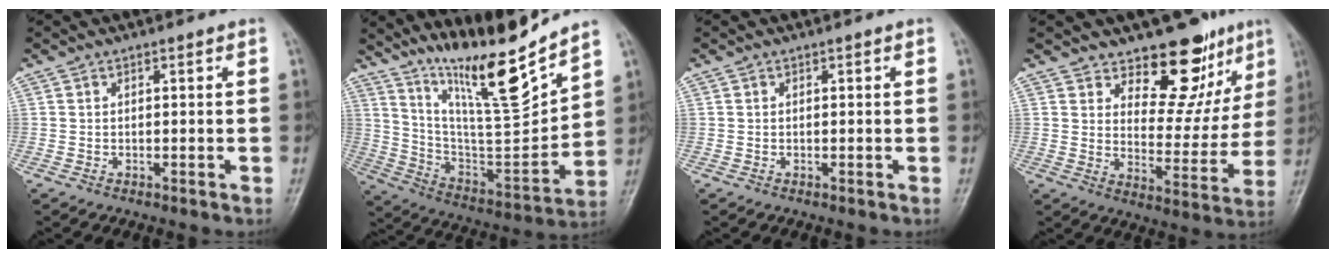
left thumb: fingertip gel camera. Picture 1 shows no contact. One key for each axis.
{"total": 18.7, "fx": 14.7, "fy": 1.8, "fz": 11.4, "tx": -0.159, "ty": -0.099, "tz": 0.270}
{"total": 0.0}
{"total": 13.2, "fx": 9.5, "fy": 6.5, "fz": 6.3, "tx": -0.028, "ty": -0.071, "tz": 0.143}